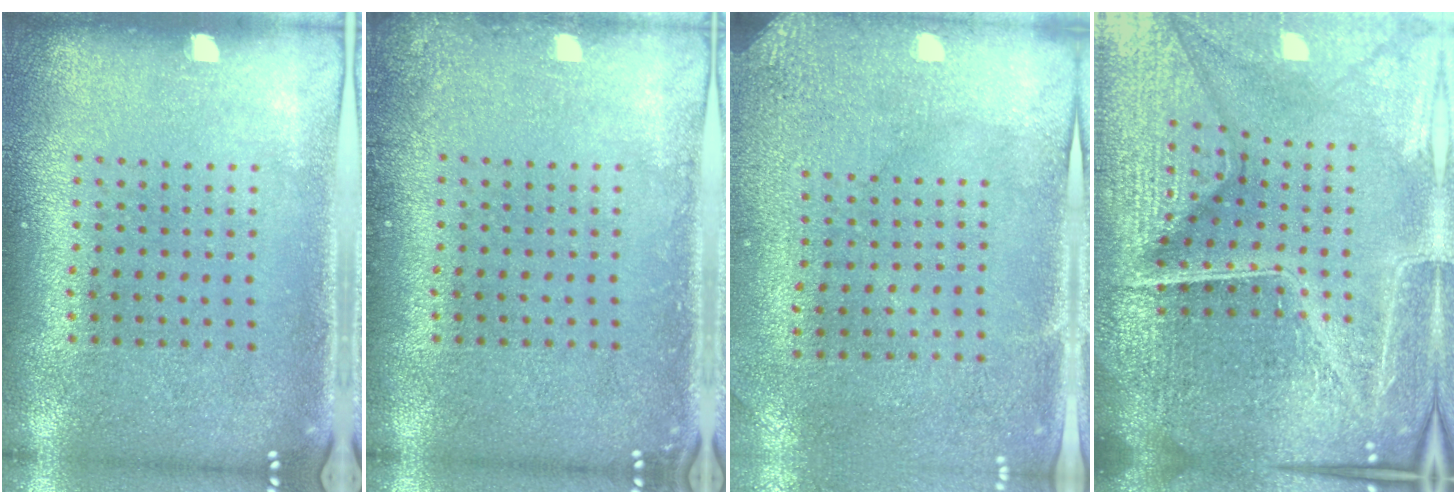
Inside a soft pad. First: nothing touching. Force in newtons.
{"total": 1.1, "press": 1.1, "slide": 0.1}
{"total": 3.1, "press": 2.4, "slide": 2.0}
{"total": 7.0, "press": 6.2, "slide": 3.3}